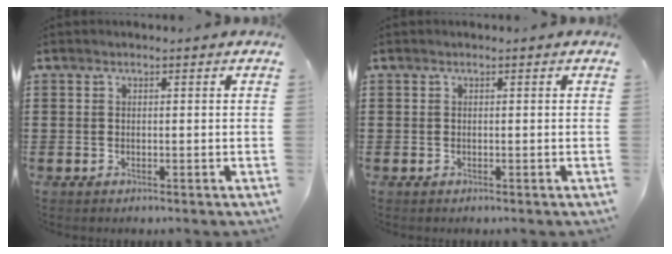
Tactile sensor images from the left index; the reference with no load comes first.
{"total": 0.0}